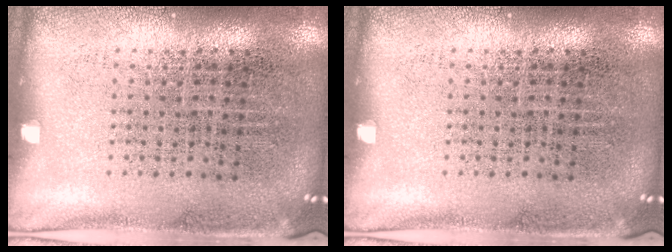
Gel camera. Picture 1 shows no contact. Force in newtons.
{"total": 0.0}